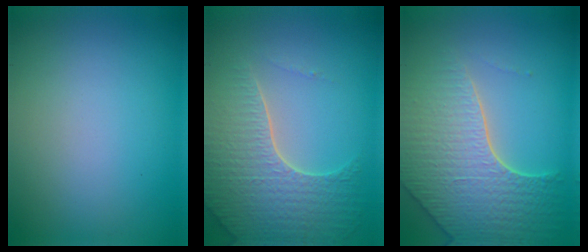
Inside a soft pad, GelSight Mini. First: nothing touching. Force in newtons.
{"total": 6.2, "press": 4.9, "slide": 3.9}
{"total": 7.0, "press": 5.6, "slide": 4.2}